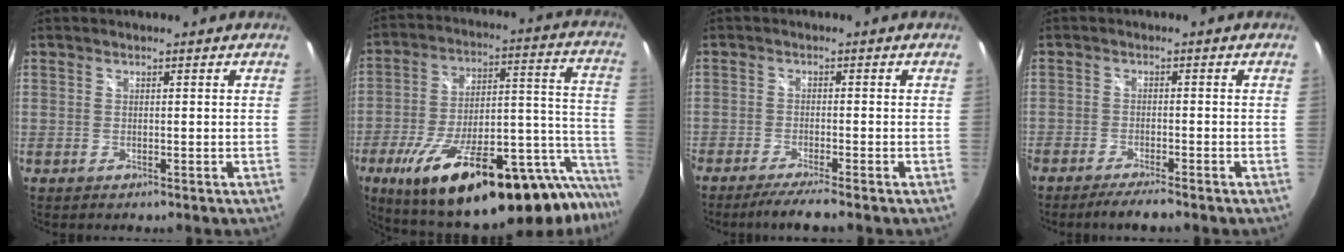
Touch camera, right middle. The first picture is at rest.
{"total": 35.2, "force": [-24.6, 9.2, 23.4], "torque": [-0.318, -0.021, -0.354]}
{"total": 5.0, "force": [-4.2, -0.6, 2.6], "torque": [-0.061, -0.009, -0.072]}
{"total": 4.6, "force": [-3.9, 0.2, 2.3], "torque": [-0.059, -0.005, -0.070]}